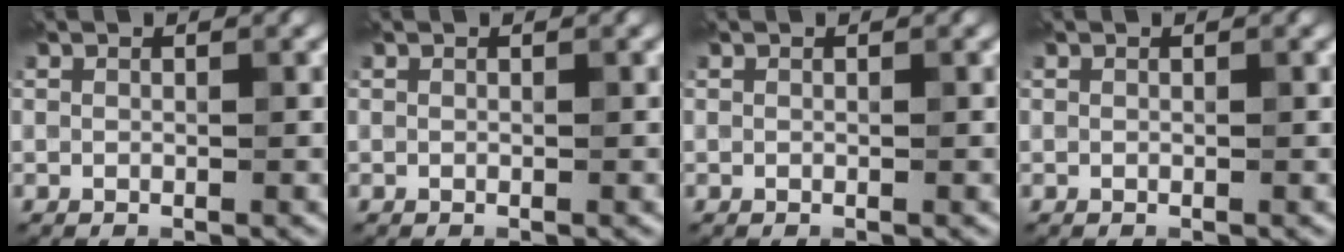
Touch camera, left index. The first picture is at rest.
{"total": 0.0}
{"total": 0.0}
{"total": 0.0}